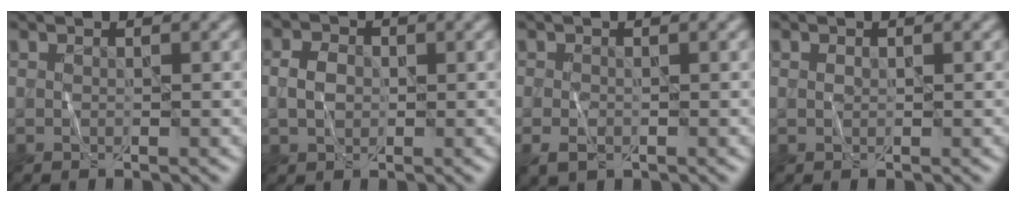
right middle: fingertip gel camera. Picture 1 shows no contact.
{"total": 2.1, "force": [-0.2, 1.6, 1.3], "torque": [-0.028, 0.004, -0.006]}
{"total": 1.8, "force": [-0.6, 1.2, 1.2], "torque": [-0.027, -0.005, -0.010]}
{"total": 0.0}